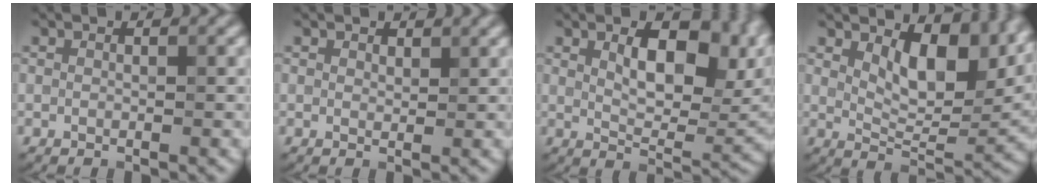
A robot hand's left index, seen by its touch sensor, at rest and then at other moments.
{"total": 0.9, "force": [0.8, 0.5, 0.1], "torque": [-0.003, -0.001, 0.014]}
{"total": 9.5, "force": [2.8, 4.6, 7.9], "torque": [-0.120, 0.000, 0.045]}
{"total": 9.2, "force": [3.5, 4.7, 7.1], "torque": [-0.109, -0.009, 0.057]}